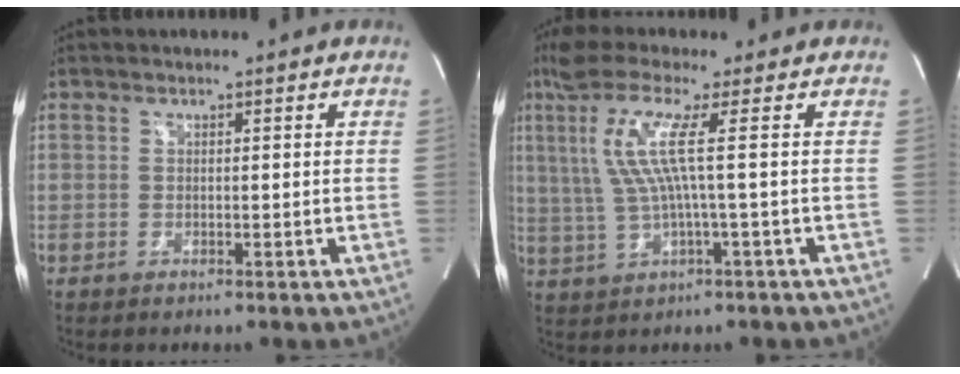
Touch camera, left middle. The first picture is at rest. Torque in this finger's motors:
{"motor_torque": [1.51, -0.28, 0.74, 0.21]}